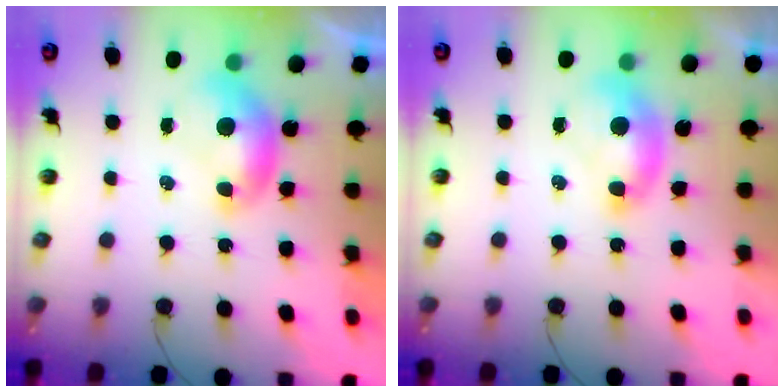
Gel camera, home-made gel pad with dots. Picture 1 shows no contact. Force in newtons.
{"total": 1.7, "press": 1.7, "slide": 0.5}